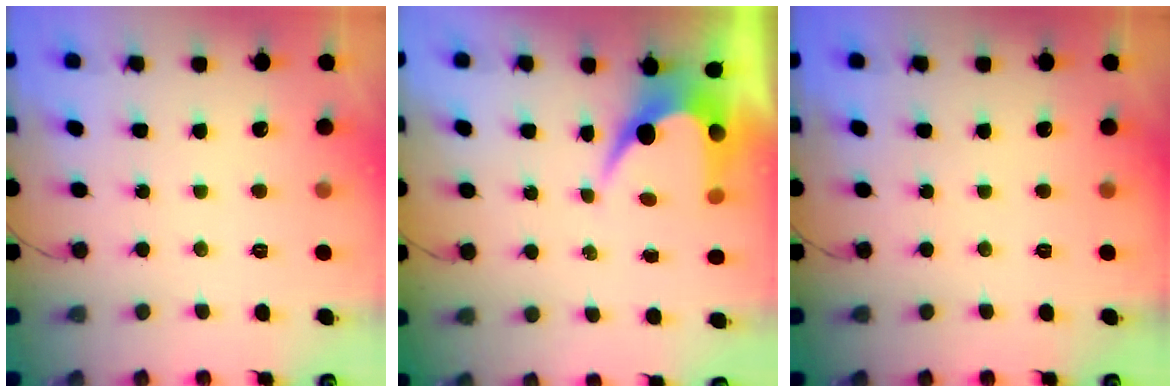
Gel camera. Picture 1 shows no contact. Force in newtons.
{"total": 6.4, "press": 6.4, "slide": 0.4}
{"total": 0.0}